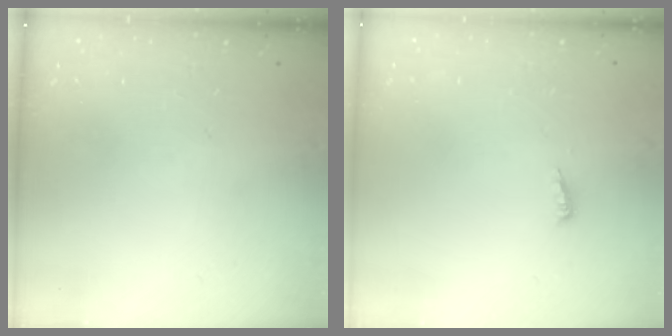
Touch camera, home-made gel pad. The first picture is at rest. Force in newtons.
{"total": 3.9, "press": 3.9, "slide": 0.4}